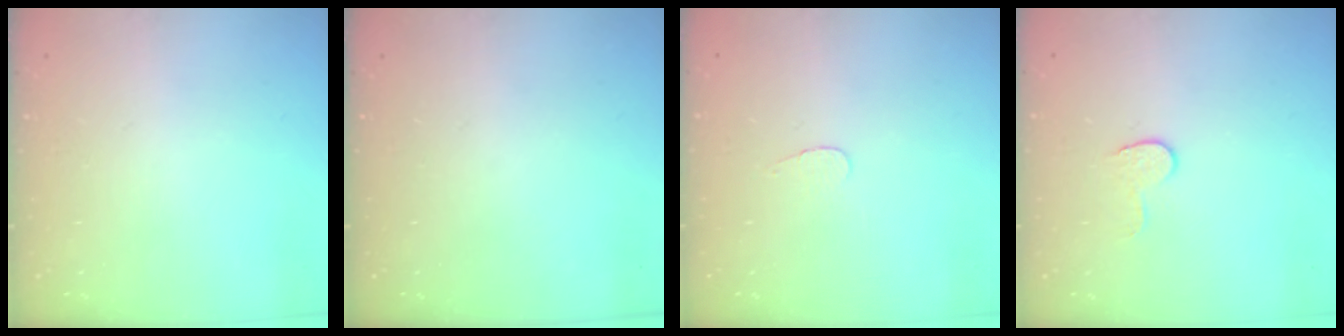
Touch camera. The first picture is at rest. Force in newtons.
{"total": 0.0}
{"total": 2.8, "press": 2.8, "slide": 0.3}
{"total": 5.9, "press": 5.9, "slide": 0.5}